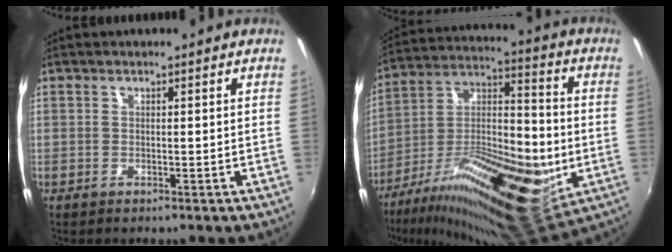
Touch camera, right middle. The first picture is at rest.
{"total": 28.8, "force": [-9.1, 10.9, 25.0], "torque": [-0.430, -0.035, -0.140]}